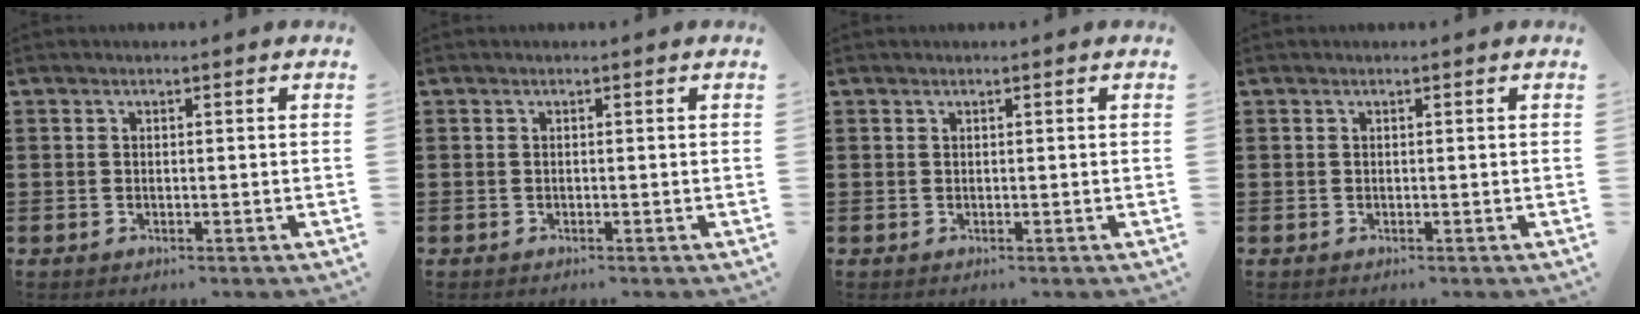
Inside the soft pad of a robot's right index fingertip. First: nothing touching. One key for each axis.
{"total": 0.0}
{"total": 0.0}
{"total": 0.0}